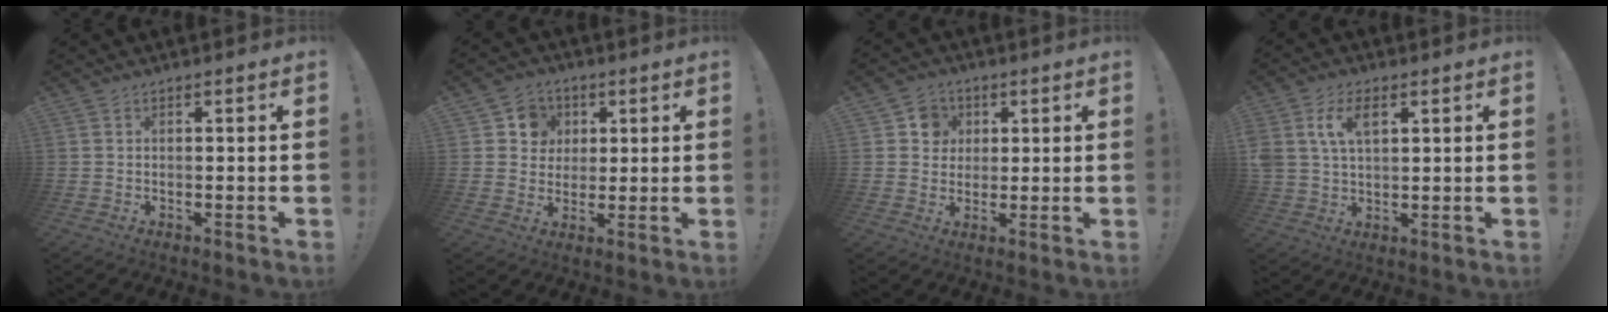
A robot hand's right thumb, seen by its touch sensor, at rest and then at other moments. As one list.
[{"total": 8.0, "force": [2.2, 7.5, 1.8], "torque": [-0.020, -0.010, 0.044]}, {"total": 6.7, "force": [1.8, 6.3, 1.5], "torque": [-0.016, -0.005, 0.035]}, {"total": 8.6, "force": [3.3, 5.1, 6.0], "torque": [-0.120, 0.001, 0.060]}]